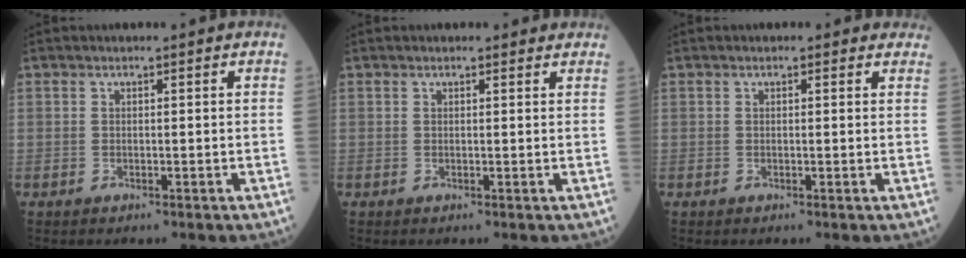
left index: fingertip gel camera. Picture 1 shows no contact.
{"total": 2.2, "force": [1.9, 0.8, 0.7], "torque": [-0.006, 0.011, 0.015]}
{"total": 1.7, "force": [1.3, 0.9, 0.4], "torque": [0.004, 0.001, 0.000]}